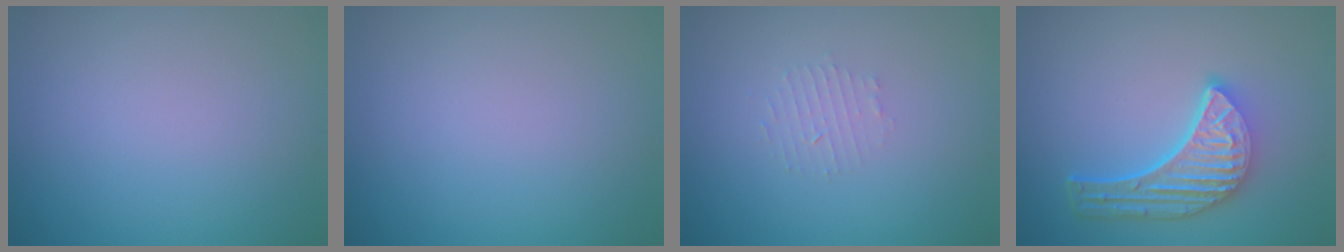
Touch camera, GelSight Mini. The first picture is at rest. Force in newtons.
{"total": 0.0}
{"total": 1.2, "press": 1.1, "slide": 0.2}
{"total": 5.7, "press": 4.2, "slide": 3.8}